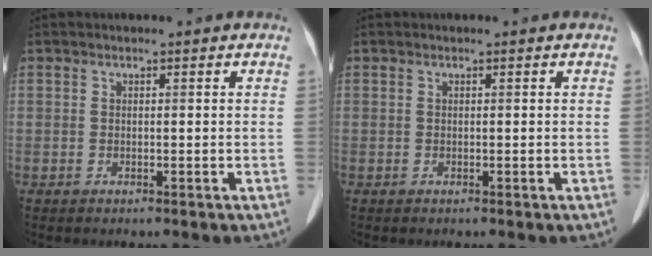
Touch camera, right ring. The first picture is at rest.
{"total": 0.0}